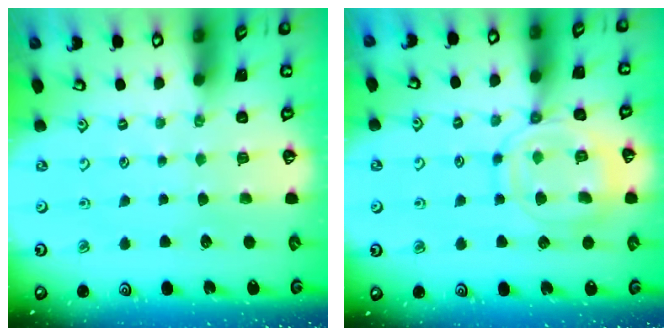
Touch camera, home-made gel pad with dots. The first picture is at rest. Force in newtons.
{"total": 14.4, "press": 14.3, "slide": 1.2}